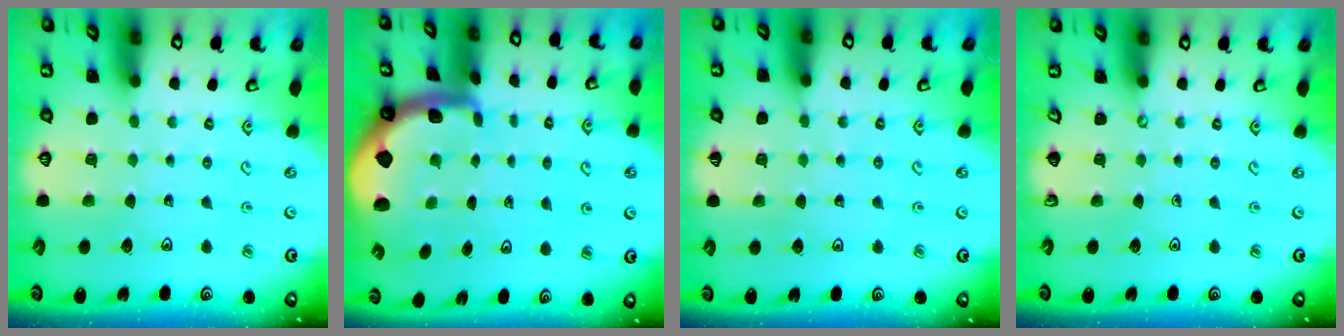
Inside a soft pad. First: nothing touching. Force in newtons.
{"total": 1.9, "press": 1.9, "slide": 0.4}
{"total": 2.2, "press": 2.1, "slide": 0.5}
{"total": 0.0}